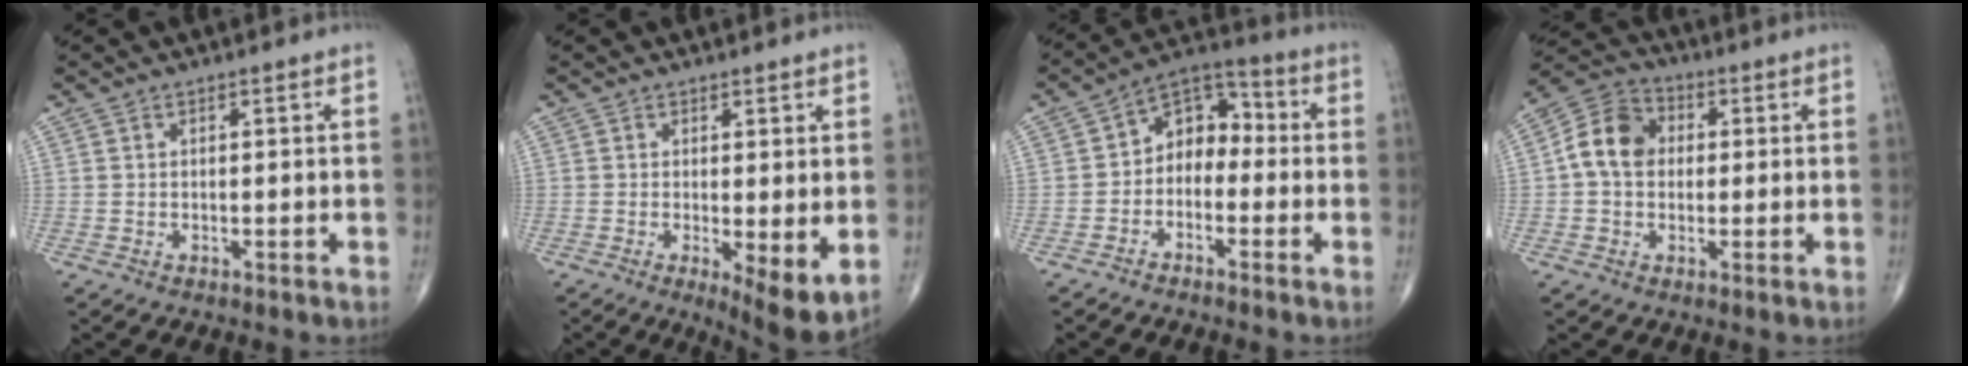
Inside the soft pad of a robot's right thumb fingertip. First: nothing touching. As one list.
[{"total": 7.0, "force": [-0.7, 2.1, 6.6], "torque": [-0.098, -0.023, -0.009]}, {"total": 8.4, "force": [-1.4, 6.1, 5.6], "torque": [-0.056, 0.044, -0.045]}, {"total": 9.3, "force": [0.7, 7.2, 5.8], "torque": [-0.095, 0.025, 0.000]}]